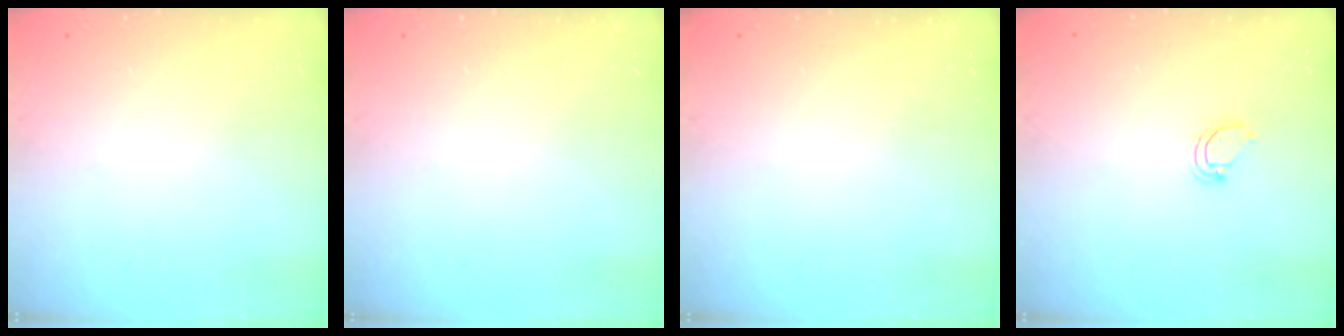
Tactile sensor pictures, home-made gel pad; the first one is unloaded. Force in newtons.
{"total": 0.0}
{"total": 0.0}
{"total": 3.6, "press": 3.5, "slide": 0.4}